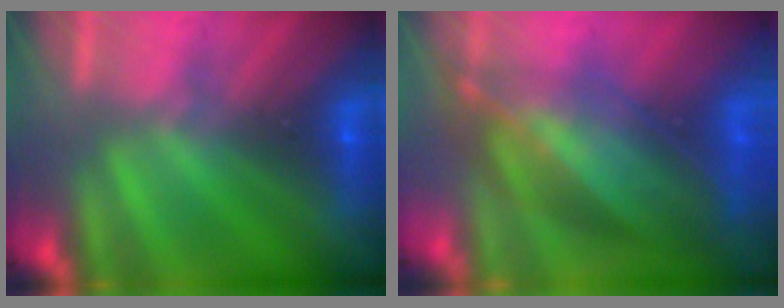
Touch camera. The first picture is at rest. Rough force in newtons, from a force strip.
{"total": 7.2}